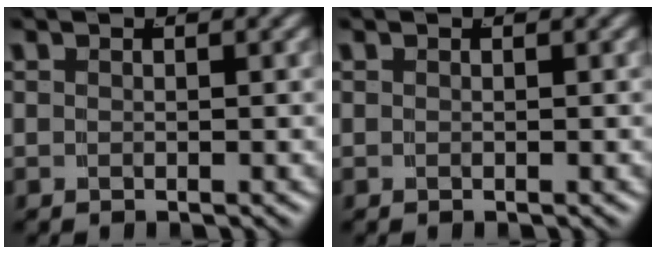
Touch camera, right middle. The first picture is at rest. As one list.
[{"total": 0.0}]